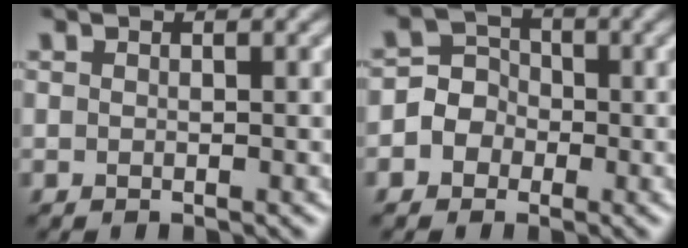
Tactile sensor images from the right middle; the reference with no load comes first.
{"total": 4.4, "force": [-1.0, 4.0, 1.3], "torque": [-0.002, 0.025, -0.043]}